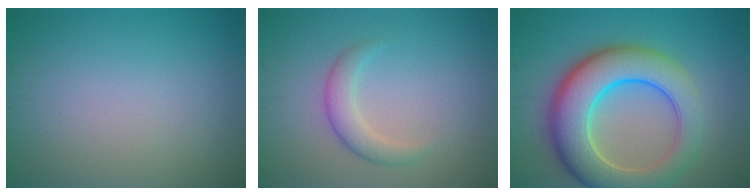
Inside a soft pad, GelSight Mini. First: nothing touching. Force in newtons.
{"total": 2.4, "press": 2.4, "slide": 0.2}
{"total": 10.3, "press": 10.3, "slide": 0.8}